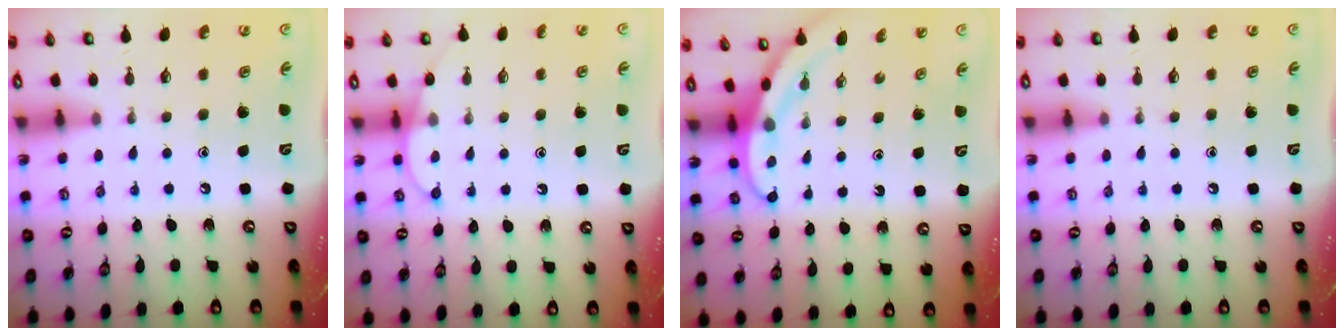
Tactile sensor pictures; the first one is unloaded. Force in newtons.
{"total": 6.5, "press": 6.5, "slide": 0.5}
{"total": 3.8, "press": 3.7, "slide": 0.3}
{"total": 0.0}